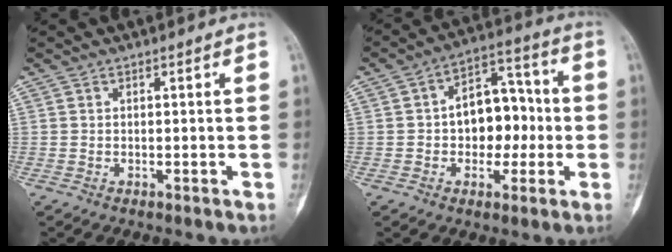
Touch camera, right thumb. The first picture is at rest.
{"total": 11.9, "force": [-0.6, 8.1, 8.7], "torque": [-0.078, 0.038, -0.015]}